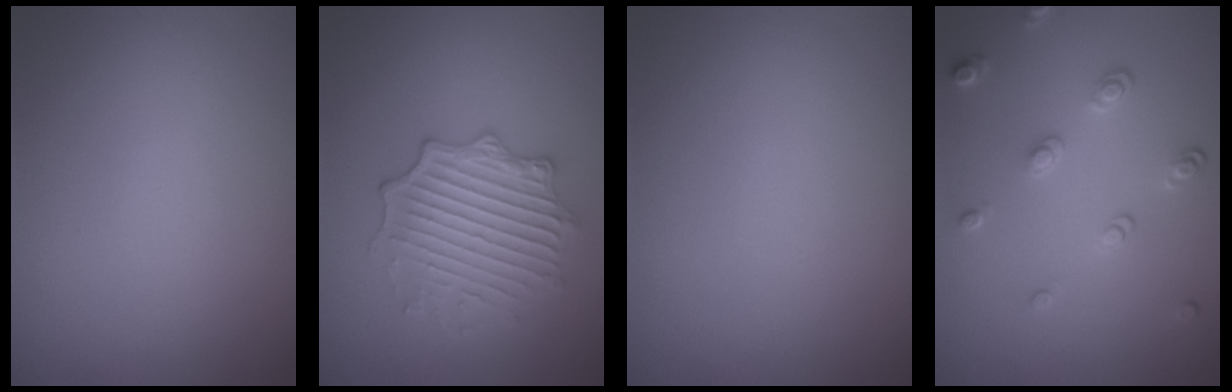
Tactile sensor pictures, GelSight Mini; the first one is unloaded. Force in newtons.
{"total": 4.5, "press": 3.9, "slide": 2.3}
{"total": 0.0}
{"total": 2.2, "press": 1.4, "slide": 1.7}